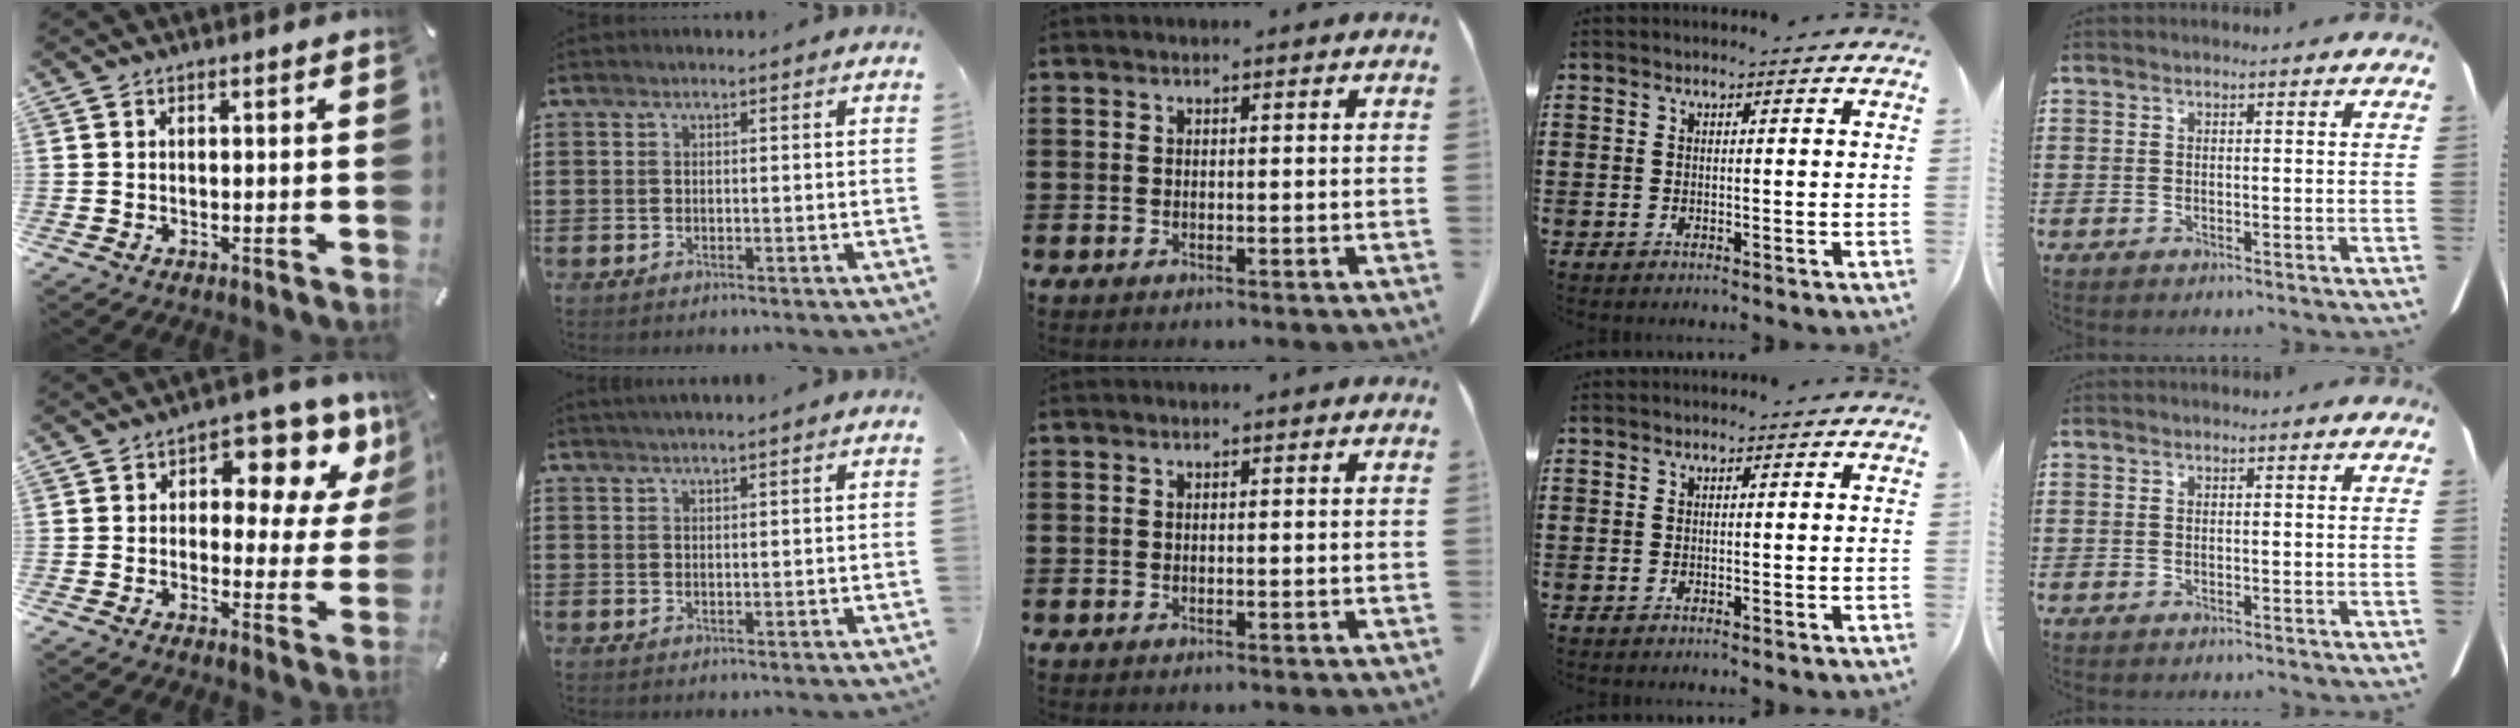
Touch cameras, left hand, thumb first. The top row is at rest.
{"thumb": {"total": 11.5, "force": [6.1, 6.3, 7.5], "torque": [-0.083, -0.043, 0.099]}, "index": {"total": 1.2, "force": [1.1, -0.2, 0.5], "torque": [-0.010, -0.001, 0.020]}}